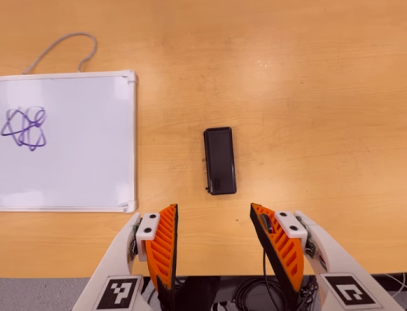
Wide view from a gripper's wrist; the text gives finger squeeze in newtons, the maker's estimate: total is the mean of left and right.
{"total": 0.0}